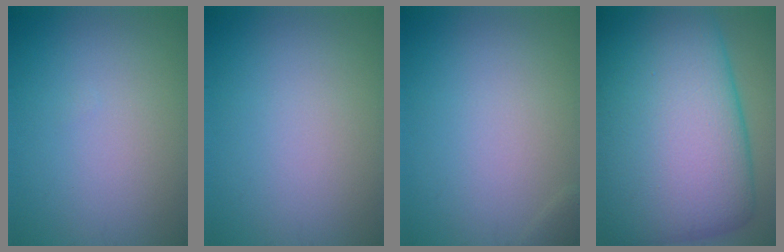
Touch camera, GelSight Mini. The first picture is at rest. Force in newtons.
{"total": 0.0}
{"total": 0.6, "press": 0.5, "slide": 0.1}
{"total": 20.2, "press": 20.2, "slide": 0.5}